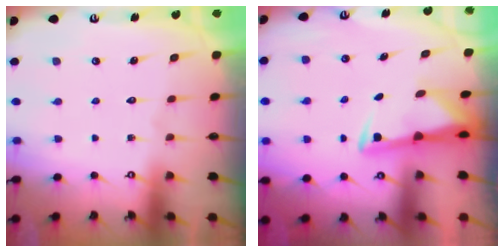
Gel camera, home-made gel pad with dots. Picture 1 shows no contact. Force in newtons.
{"total": 2.8, "press": 2.8, "slide": 0.5}